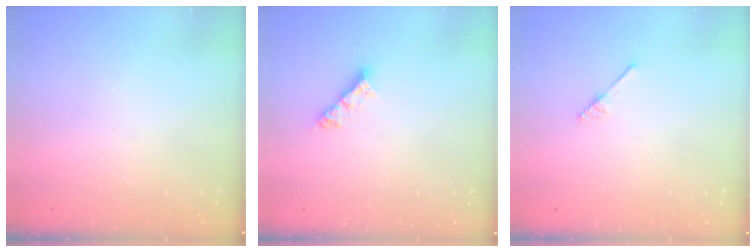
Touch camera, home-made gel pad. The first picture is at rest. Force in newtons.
{"total": 5.3, "press": 5.3, "slide": 0.6}
{"total": 2.5, "press": 2.4, "slide": 0.3}